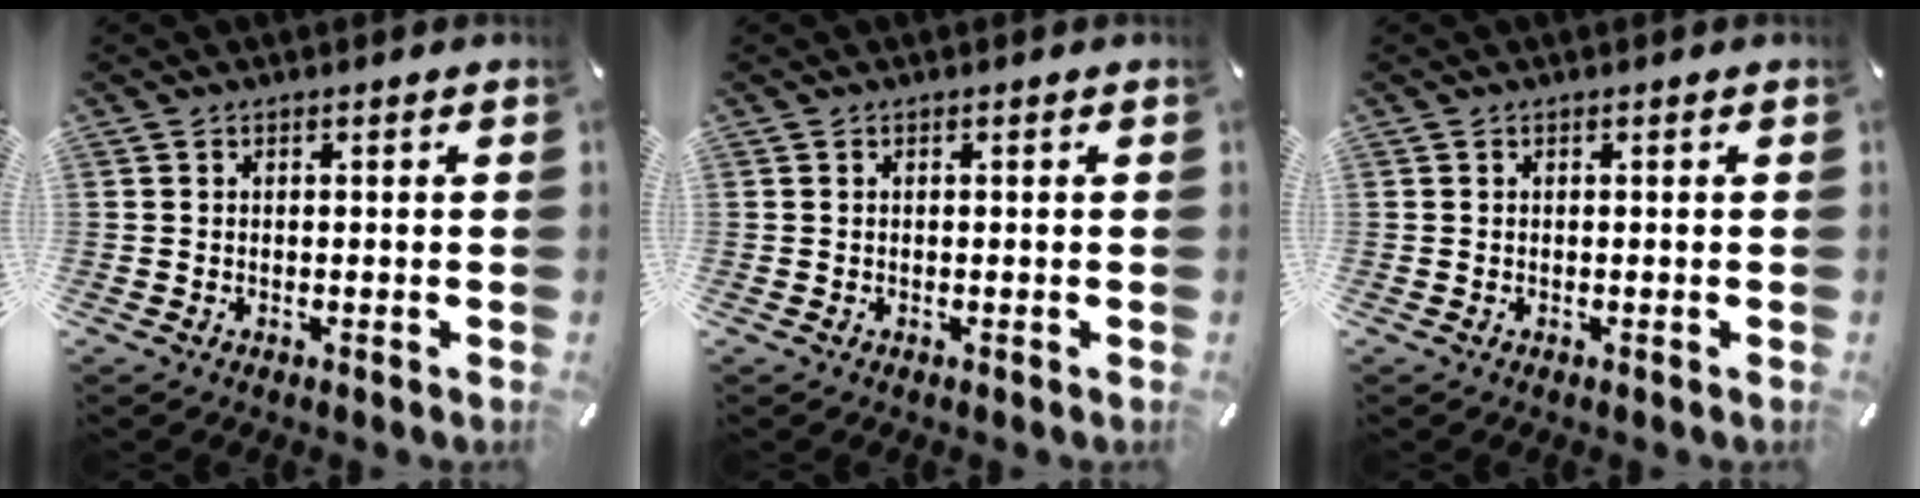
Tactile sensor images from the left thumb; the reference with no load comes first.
{"total": 0.0}
{"total": 0.0}